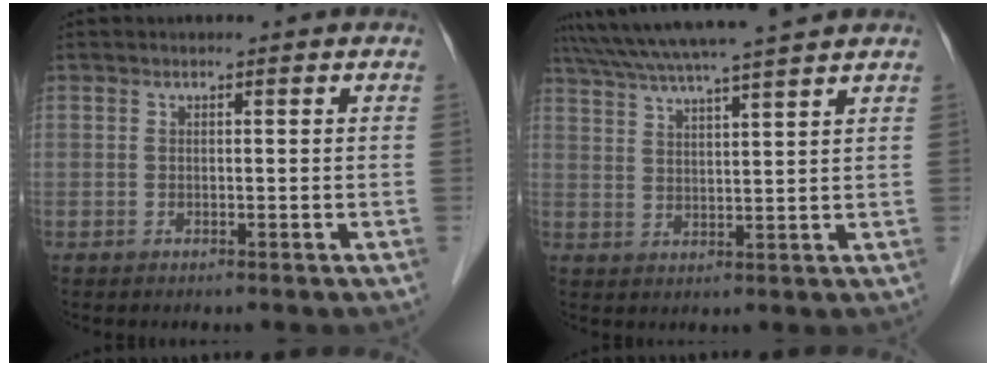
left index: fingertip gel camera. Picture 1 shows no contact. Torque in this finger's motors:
{"motor_torque": [0.02, -0.55, 0.69, 0.19]}